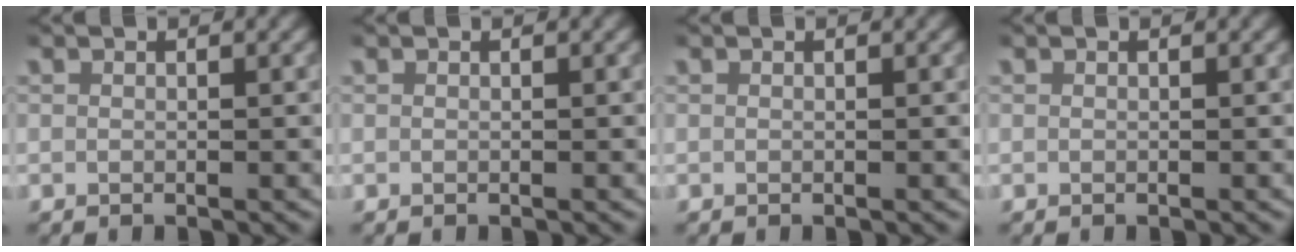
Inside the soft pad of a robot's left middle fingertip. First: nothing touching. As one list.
[{"total": 0.0}, {"total": 0.0}, {"total": 0.0}]